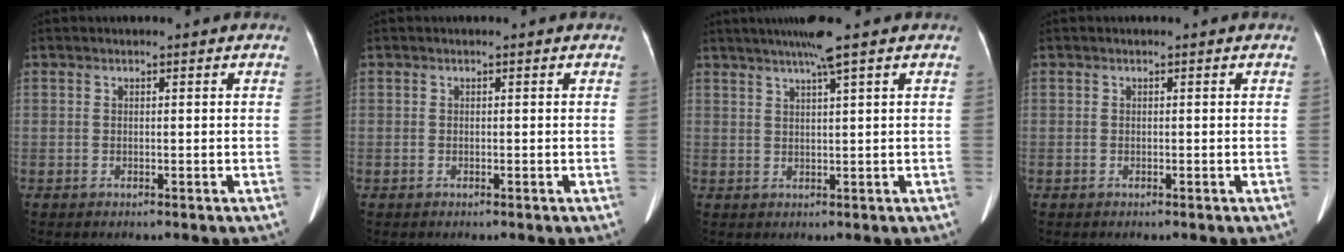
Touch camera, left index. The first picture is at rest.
{"total": 0.0}
{"total": 5.1, "force": [3.5, -1.1, 3.5], "torque": [-0.062, 0.013, 0.062]}
{"total": 0.0}